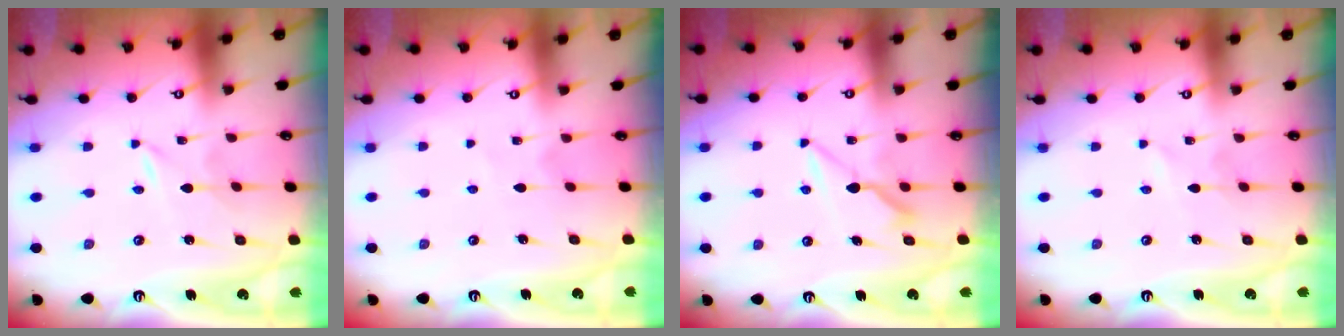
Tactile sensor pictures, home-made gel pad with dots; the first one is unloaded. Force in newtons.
{"total": 2.8, "press": 2.7, "slide": 0.3}
{"total": 8.0, "press": 8.0, "slide": 0.5}
{"total": 1.0, "press": 1.0, "slide": 0.1}